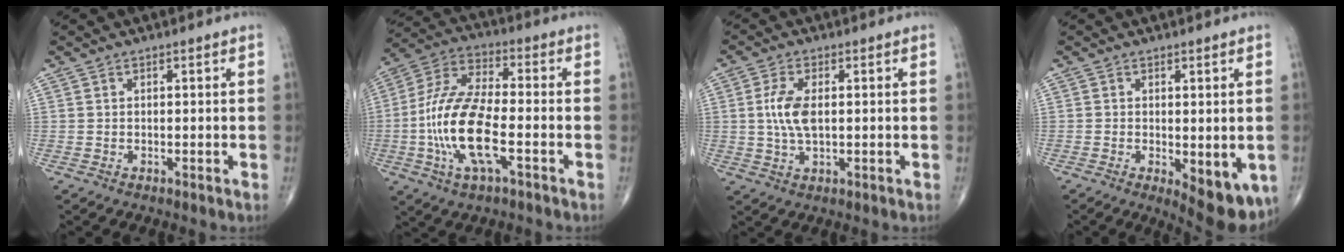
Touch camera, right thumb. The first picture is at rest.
{"total": 16.3, "force": [-4.1, 6.2, 14.5], "torque": [-0.305, 0.025, -0.079]}
{"total": 6.3, "force": [0.6, 3.0, 5.5], "torque": [-0.120, 0.000, 0.009]}
{"total": 9.6, "force": [-2.9, 4.1, 8.2], "torque": [-0.095, -0.015, -0.031]}